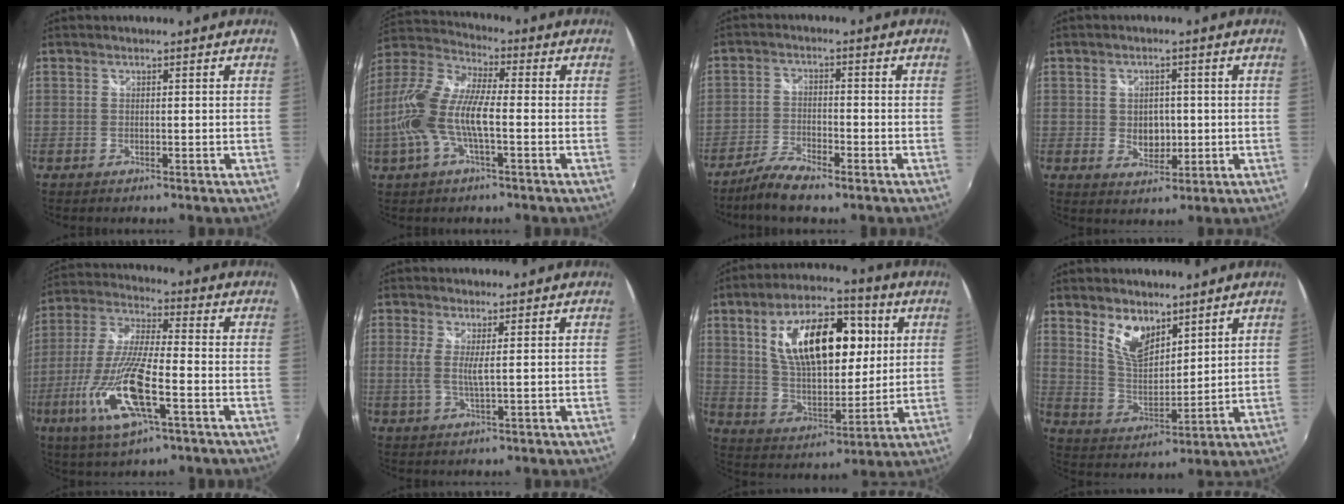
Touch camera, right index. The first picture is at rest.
{"total": 14.7, "force": [-2.7, 4.9, 13.6], "torque": [-0.280, 0.000, -0.058]}
{"total": 6.4, "force": [-4.9, 1.5, 3.8], "torque": [-0.096, -0.005, -0.097]}
{"total": 5.2, "force": [-0.3, 3.9, 3.4], "torque": [-0.055, -0.002, 0.000]}
{"total": 16.8, "force": [-6.1, 4.1, 15.1], "torque": [-0.322, -0.022, -0.119]}
{"total": 3.6, "force": [0.5, 0.3, 3.6], "torque": [-0.074, -0.007, 0.005]}
{"total": 20.6, "force": [5.9, 10.6, 16.6], "torque": [-0.286, 0.020, 0.109]}
{"total": 9.1, "force": [5.9, 4.5, 5.3], "torque": [-0.094, 0.003, 0.119]}